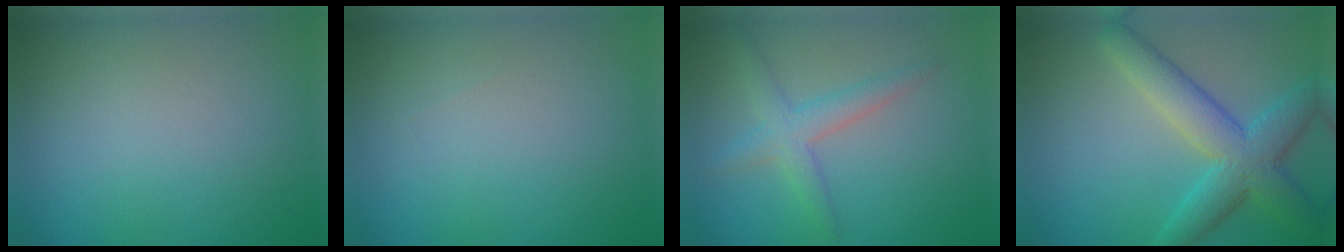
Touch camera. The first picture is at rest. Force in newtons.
{"total": 0.0}
{"total": 2.9, "press": 2.9, "slide": 0.1}
{"total": 6.4, "press": 6.4, "slide": 0.1}